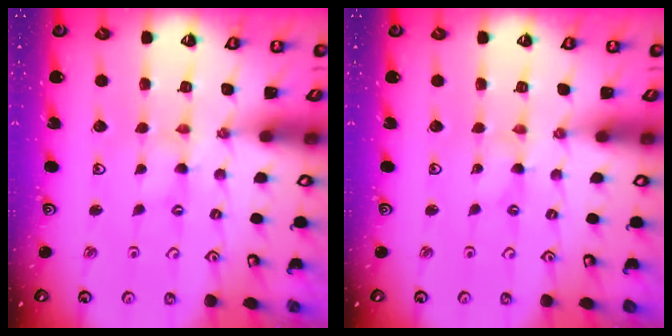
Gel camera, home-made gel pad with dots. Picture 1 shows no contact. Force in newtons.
{"total": 0.0}